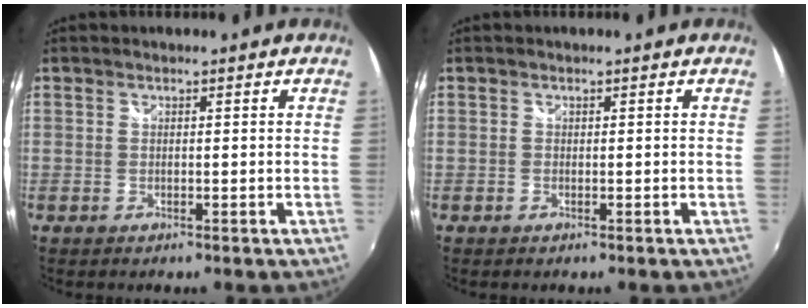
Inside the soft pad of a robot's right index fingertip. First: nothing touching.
{"total": 0.0}